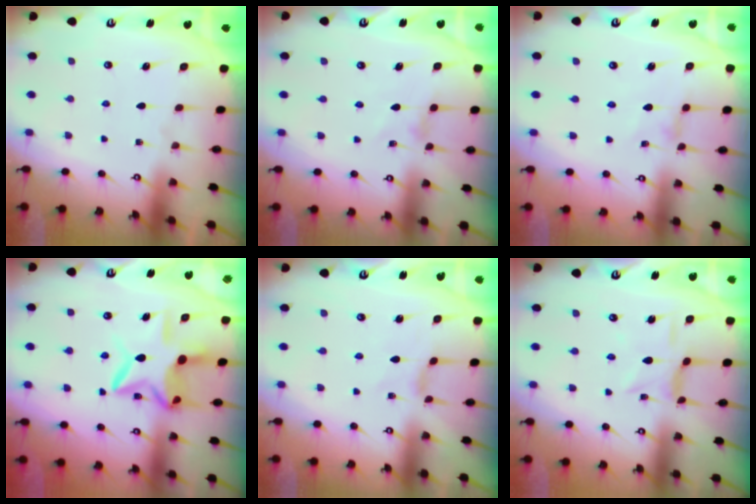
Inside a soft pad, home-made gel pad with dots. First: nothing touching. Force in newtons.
{"total": 1.1, "press": 1.0, "slide": 0.3}
{"total": 0.9, "press": 0.8, "slide": 0.4}
{"total": 11.9, "press": 11.8, "slide": 1.6}
{"total": 0.0}
{"total": 3.2, "press": 3.2, "slide": 0.4}